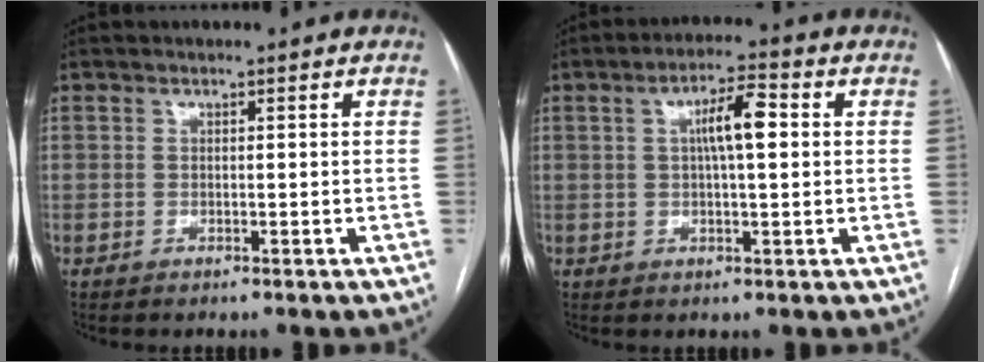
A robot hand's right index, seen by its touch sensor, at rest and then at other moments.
{"total": 6.5, "force": [1.3, 1.3, 6.2], "torque": [-0.109, 0.017, 0.020]}